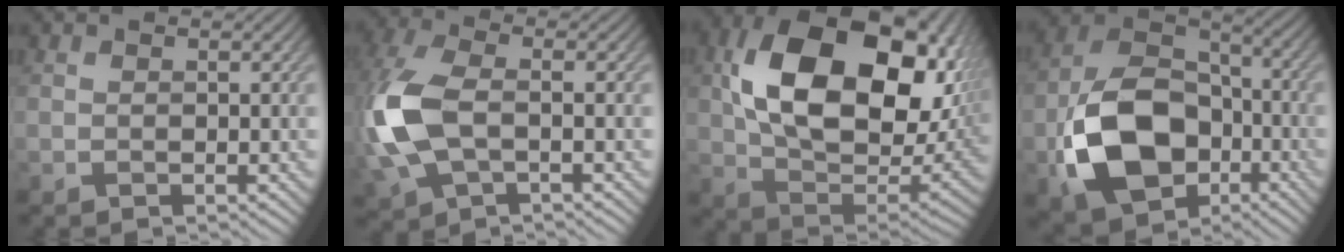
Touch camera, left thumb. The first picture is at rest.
{"total": 11.6, "force": [-1.1, 6.4, 9.6], "torque": [-0.277, -0.005, -0.022]}
{"total": 19.3, "force": [5.3, 12.0, 14.2], "torque": [-0.264, -0.015, 0.112]}
{"total": 14.5, "force": [-4.9, 10.1, 9.2], "torque": [-0.198, -0.021, -0.105]}